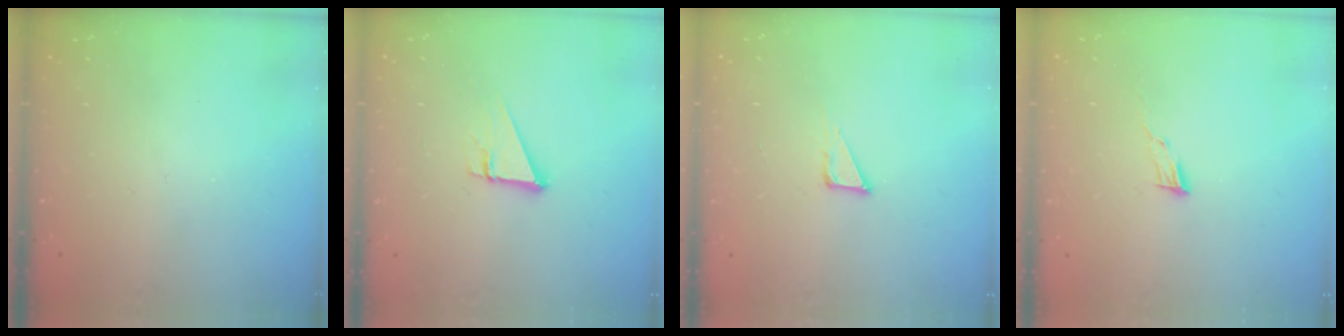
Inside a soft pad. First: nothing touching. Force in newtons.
{"total": 3.7, "press": 3.7, "slide": 0.2}
{"total": 5.8, "press": 5.8, "slide": 0.2}
{"total": 4.8, "press": 4.7, "slide": 1.0}